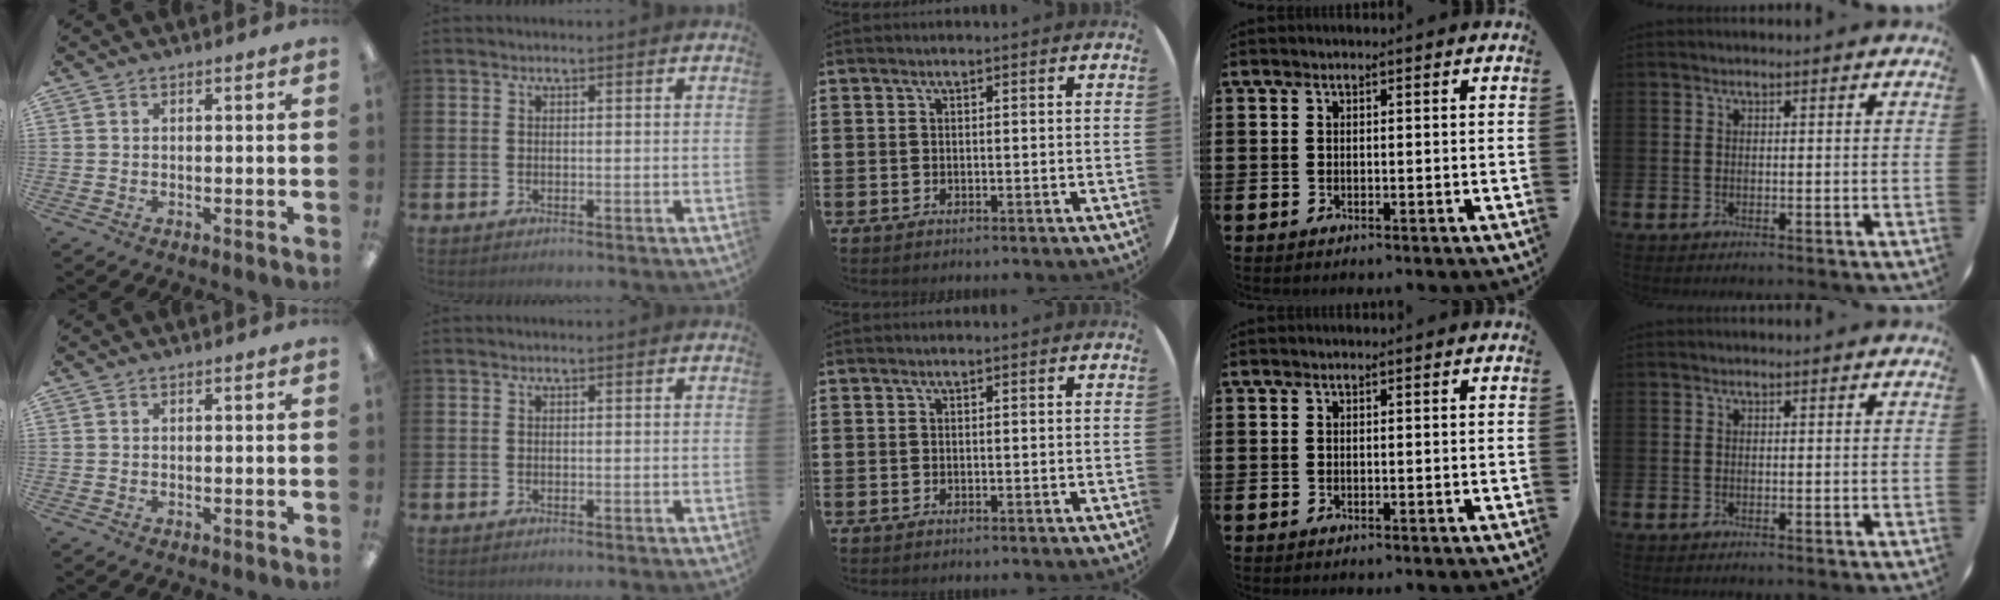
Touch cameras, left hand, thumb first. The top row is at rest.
{}